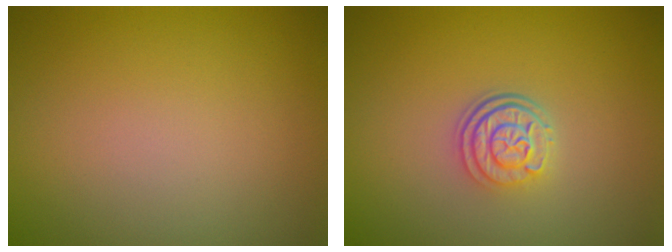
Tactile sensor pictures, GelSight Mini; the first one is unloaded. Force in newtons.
{"total": 3.0, "press": 2.4, "slide": 1.8}